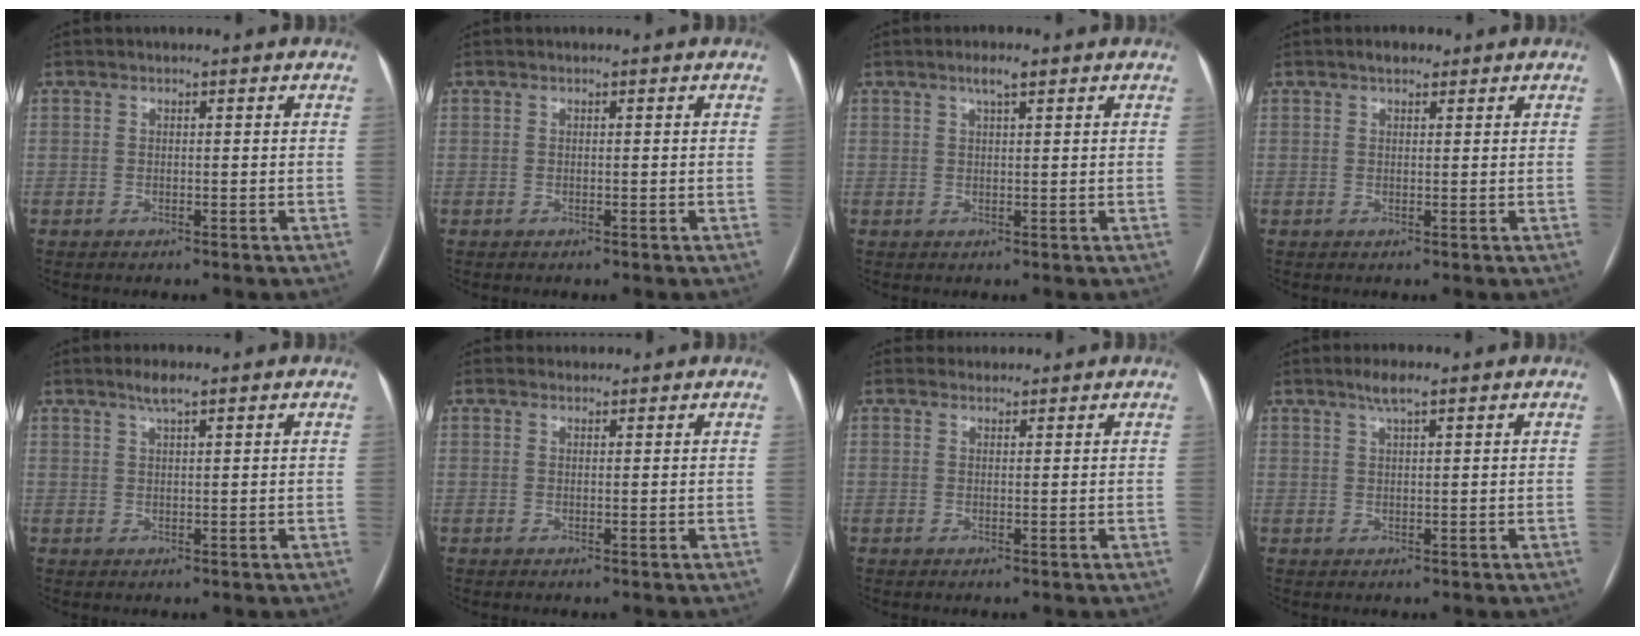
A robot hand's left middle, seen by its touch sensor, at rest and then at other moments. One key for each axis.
{"total": 0.0}
{"total": 2.3, "fx": 1.5, "fy": 0.3, "fz": 1.8, "tx": -0.037, "ty": 0.004, "tz": 0.025}
{"total": 2.0, "fx": 1.4, "fy": 0.9, "fz": 1.0, "tx": -0.020, "ty": 0.008, "tz": 0.020}
{"total": 2.3, "fx": 1.6, "fy": 0.1, "fz": 1.6, "tx": -0.036, "ty": 0.003, "tz": 0.032}
{"total": 0.9, "fx": 0.8, "fy": 0.3, "fz": -0.2, "tx": -0.005, "ty": 0.007, "tz": 0.013}
{"total": 1.2, "fx": 1.1, "fy": 0.4, "fz": -0.4, "tx": -0.002, "ty": 0.009, "tz": 0.018}
{"total": 2.6, "fx": 1.8, "fy": 0.1, "fz": 1.9, "tx": -0.043, "ty": 0.004, "tz": 0.035}